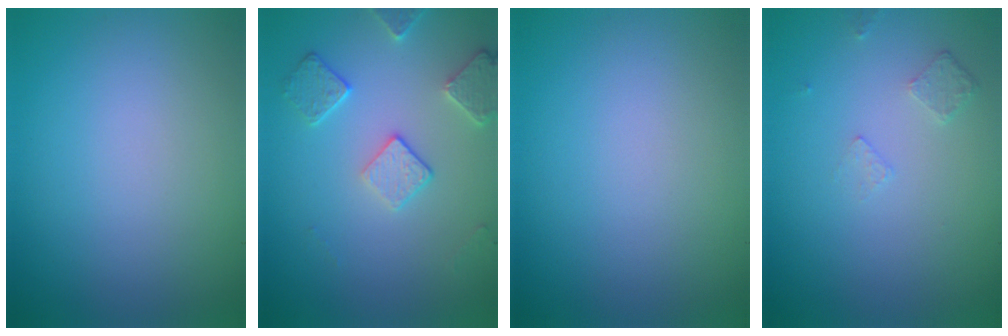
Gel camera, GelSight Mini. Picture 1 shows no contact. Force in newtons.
{"total": 2.8, "press": 2.7, "slide": 0.7}
{"total": 0.0}
{"total": 0.8, "press": 0.6, "slide": 0.5}